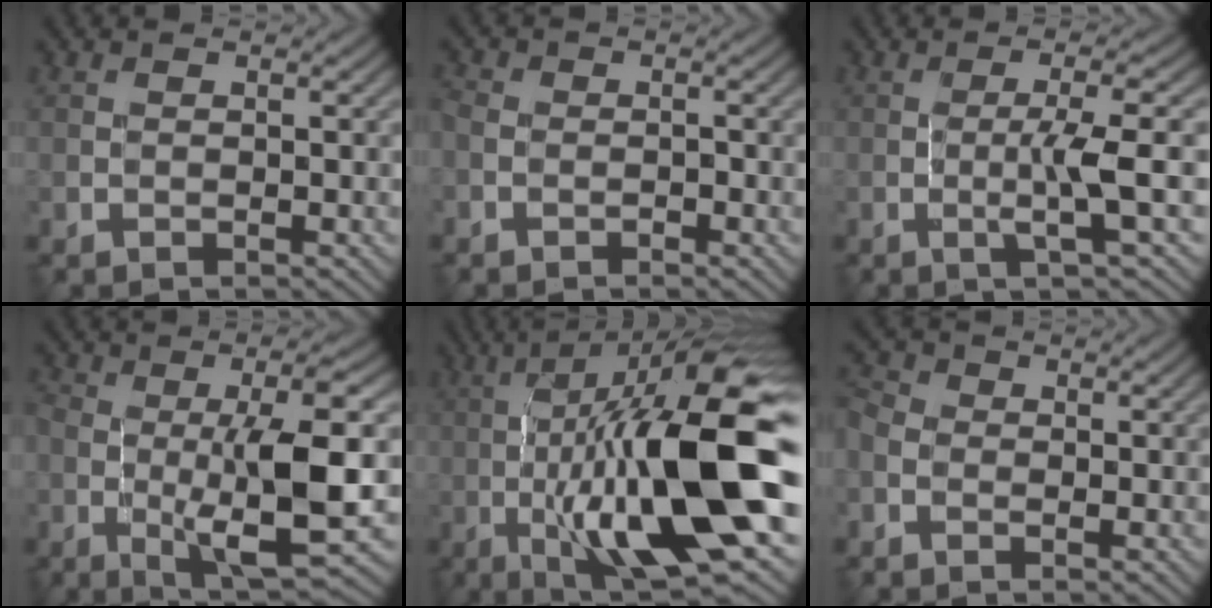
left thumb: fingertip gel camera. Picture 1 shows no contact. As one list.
[{"total": 2.6, "force": [-1.1, 1.8, 1.6], "torque": [-0.022, 0.008, -0.024]}, {"total": 5.6, "force": [-0.8, 0.5, 5.6], "torque": [-0.096, 0.011, -0.019]}, {"total": 11.3, "force": [-2.1, 3.1, 10.6], "torque": [-0.173, -0.002, -0.031]}, {"total": 18.9, "force": [-2.4, 5.0, 18.1], "torque": [-0.304, 0.016, -0.039]}, {"total": 3.2, "force": [-0.9, 2.3, 2.0], "torque": [-0.052, 0.000, -0.024]}]